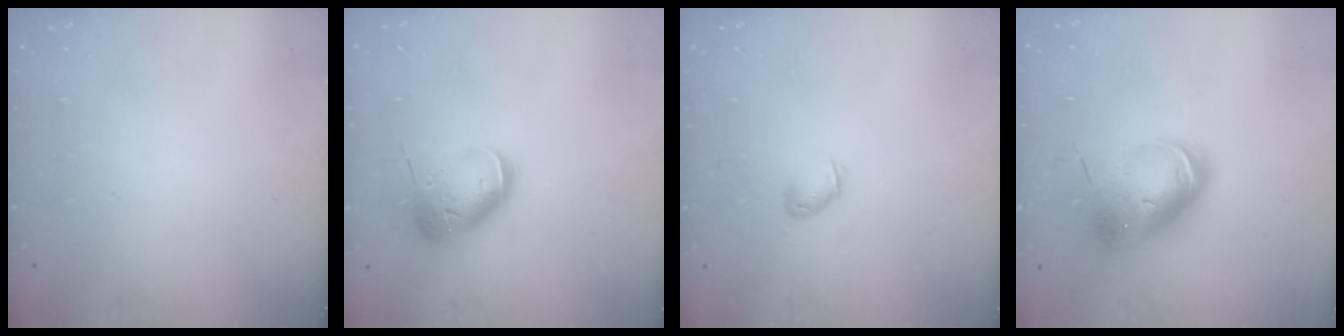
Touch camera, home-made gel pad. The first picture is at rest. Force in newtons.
{"total": 13.7, "press": 13.5, "slide": 2.1}
{"total": 3.3, "press": 3.2, "slide": 0.7}
{"total": 13.9, "press": 13.7, "slide": 2.5}